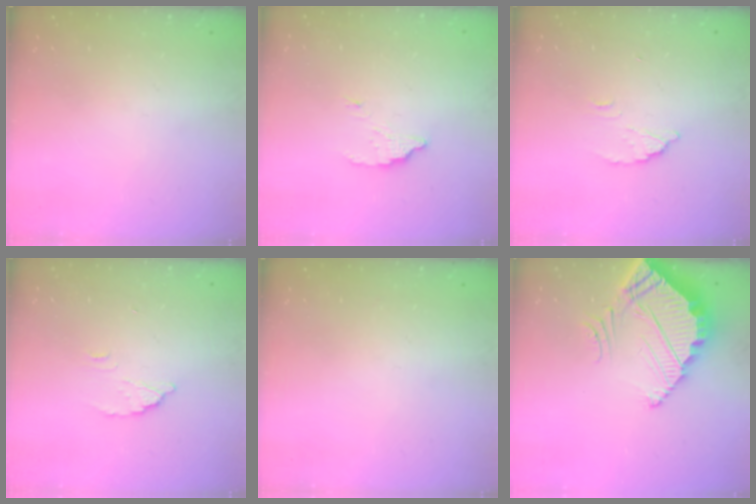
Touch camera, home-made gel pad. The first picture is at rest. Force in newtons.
{"total": 2.9, "press": 2.9, "slide": 0.2}
{"total": 2.7, "press": 2.7, "slide": 0.1}
{"total": 2.7, "press": 2.7, "slide": 0.1}
{"total": 0.0}
{"total": 6.3, "press": 6.3, "slide": 0.4}